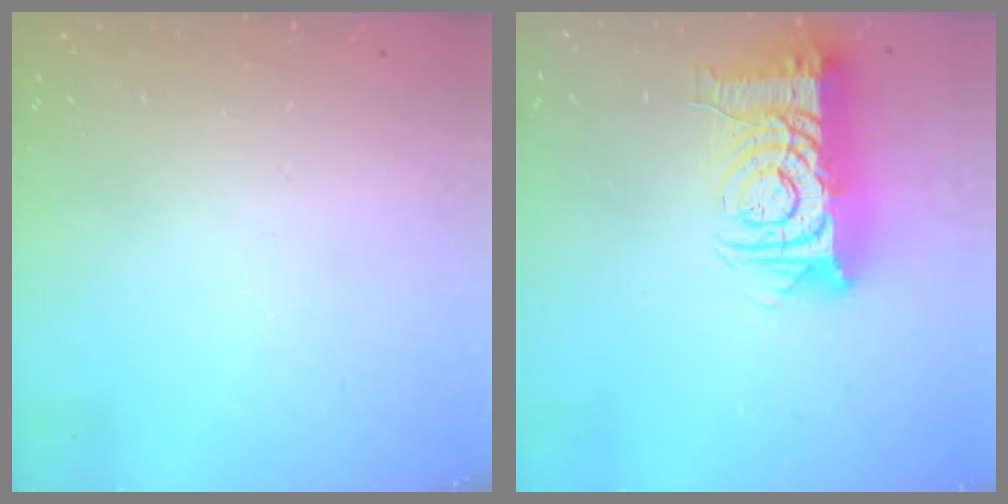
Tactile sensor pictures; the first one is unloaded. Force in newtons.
{"total": 14.6, "press": 14.5, "slide": 1.7}